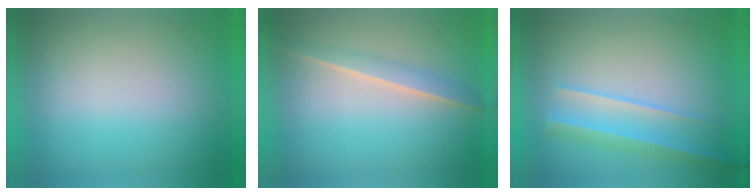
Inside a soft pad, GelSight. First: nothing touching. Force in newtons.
{"total": 1.5}
{"total": 2.2}